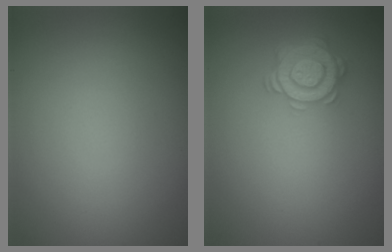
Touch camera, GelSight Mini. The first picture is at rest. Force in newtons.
{"total": 4.4, "press": 3.5, "slide": 2.6}